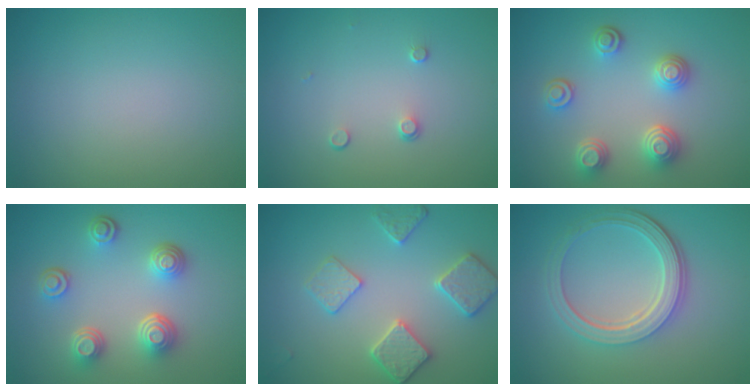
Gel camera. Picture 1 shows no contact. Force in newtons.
{"total": 0.9, "press": 0.6, "slide": 0.6}
{"total": 4.0, "press": 3.3, "slide": 2.1}
{"total": 4.4, "press": 3.5, "slide": 2.7}
{"total": 3.5, "press": 3.5, "slide": 0.2}
{"total": 5.2, "press": 3.9, "slide": 3.5}